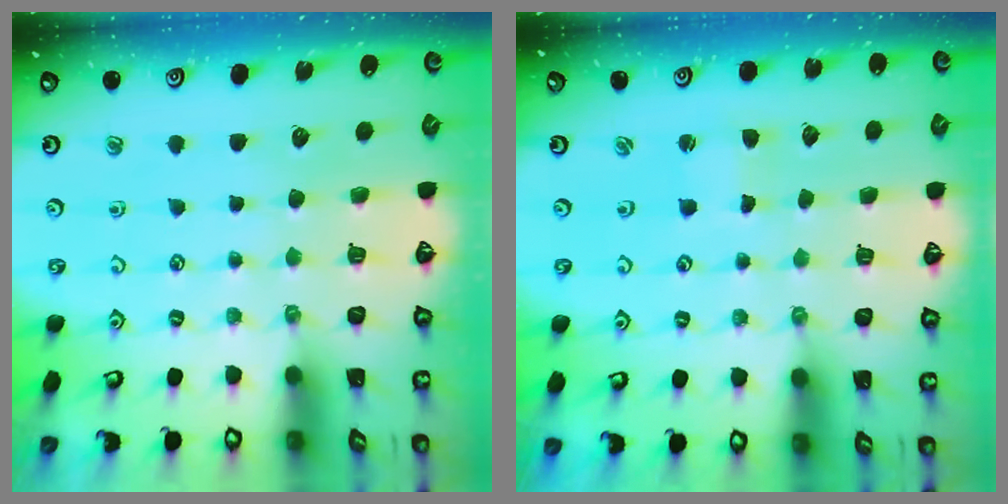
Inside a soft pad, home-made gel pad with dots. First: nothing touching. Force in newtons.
{"total": 1.0, "press": 1.0, "slide": 0.0}